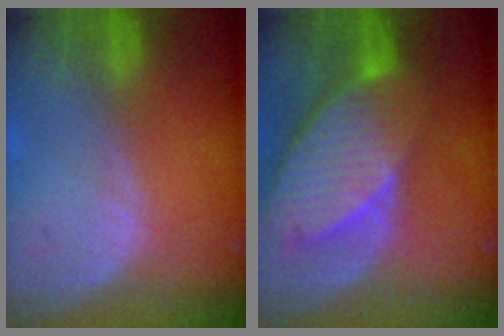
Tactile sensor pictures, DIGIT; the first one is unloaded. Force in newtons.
{"total": 10.5, "press": 9.2, "slide": 5.1}